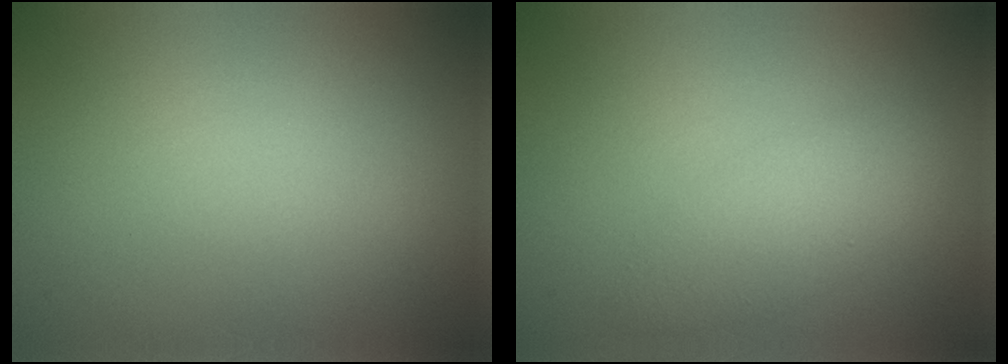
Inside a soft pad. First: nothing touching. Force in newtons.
{"total": 2.7, "press": 2.7, "slide": 0.0}